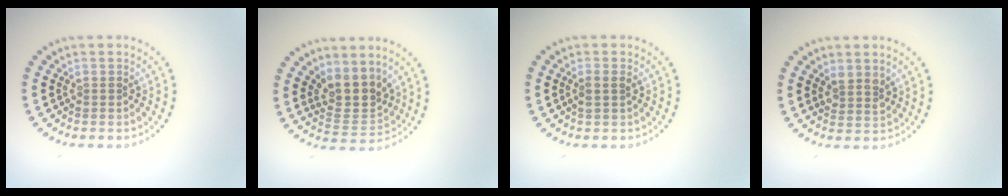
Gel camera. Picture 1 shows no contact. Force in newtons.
{"total": 3.9, "press": 3.2, "slide": 2.2}
{"total": 1.2, "press": 1.1, "slide": 0.5}
{"total": 1.8, "press": 1.5, "slide": 0.9}